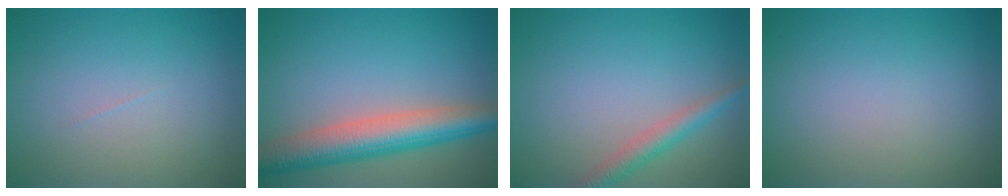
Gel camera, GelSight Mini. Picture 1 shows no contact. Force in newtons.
{"total": 7.1, "press": 7.1, "slide": 0.1}
{"total": 2.5, "press": 2.5, "slide": 0.0}
{"total": 0.0}